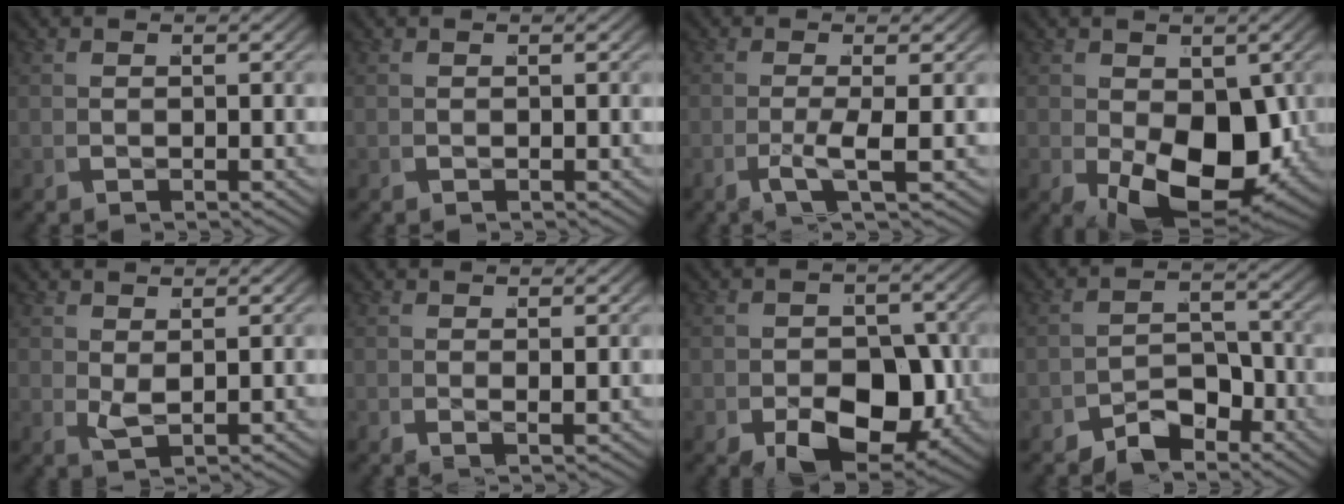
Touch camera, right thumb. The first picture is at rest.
{"total": 0.0}
{"total": 2.4, "force": [-0.5, 0.1, 2.4], "torque": [-0.063, 0.004, -0.019]}
{"total": 9.8, "force": [-1.9, 5.9, 7.6], "torque": [-0.136, -0.046, -0.008]}
{"total": 1.5, "force": [1.0, 0.3, 1.0], "torque": [-0.018, -0.004, 0.023]}
{"total": 0.7, "force": [0.5, -0.3, 0.3], "torque": [-0.007, 0.000, 0.009]}
{"total": 8.3, "force": [-2.3, 5.5, 5.8], "torque": [-0.109, -0.042, -0.023]}
{"total": 3.7, "force": [-3.1, 1.6, 1.0], "torque": [-0.006, -0.004, -0.057]}